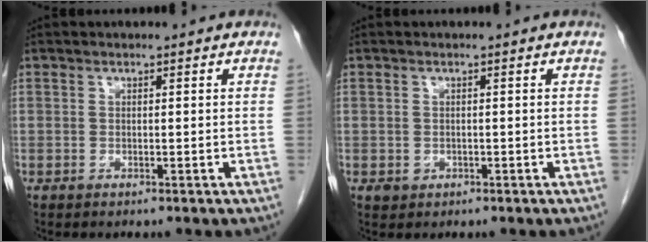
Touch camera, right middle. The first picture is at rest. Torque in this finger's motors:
{"motor_torque": [0.30, -0.09, 0.03, 0.01]}